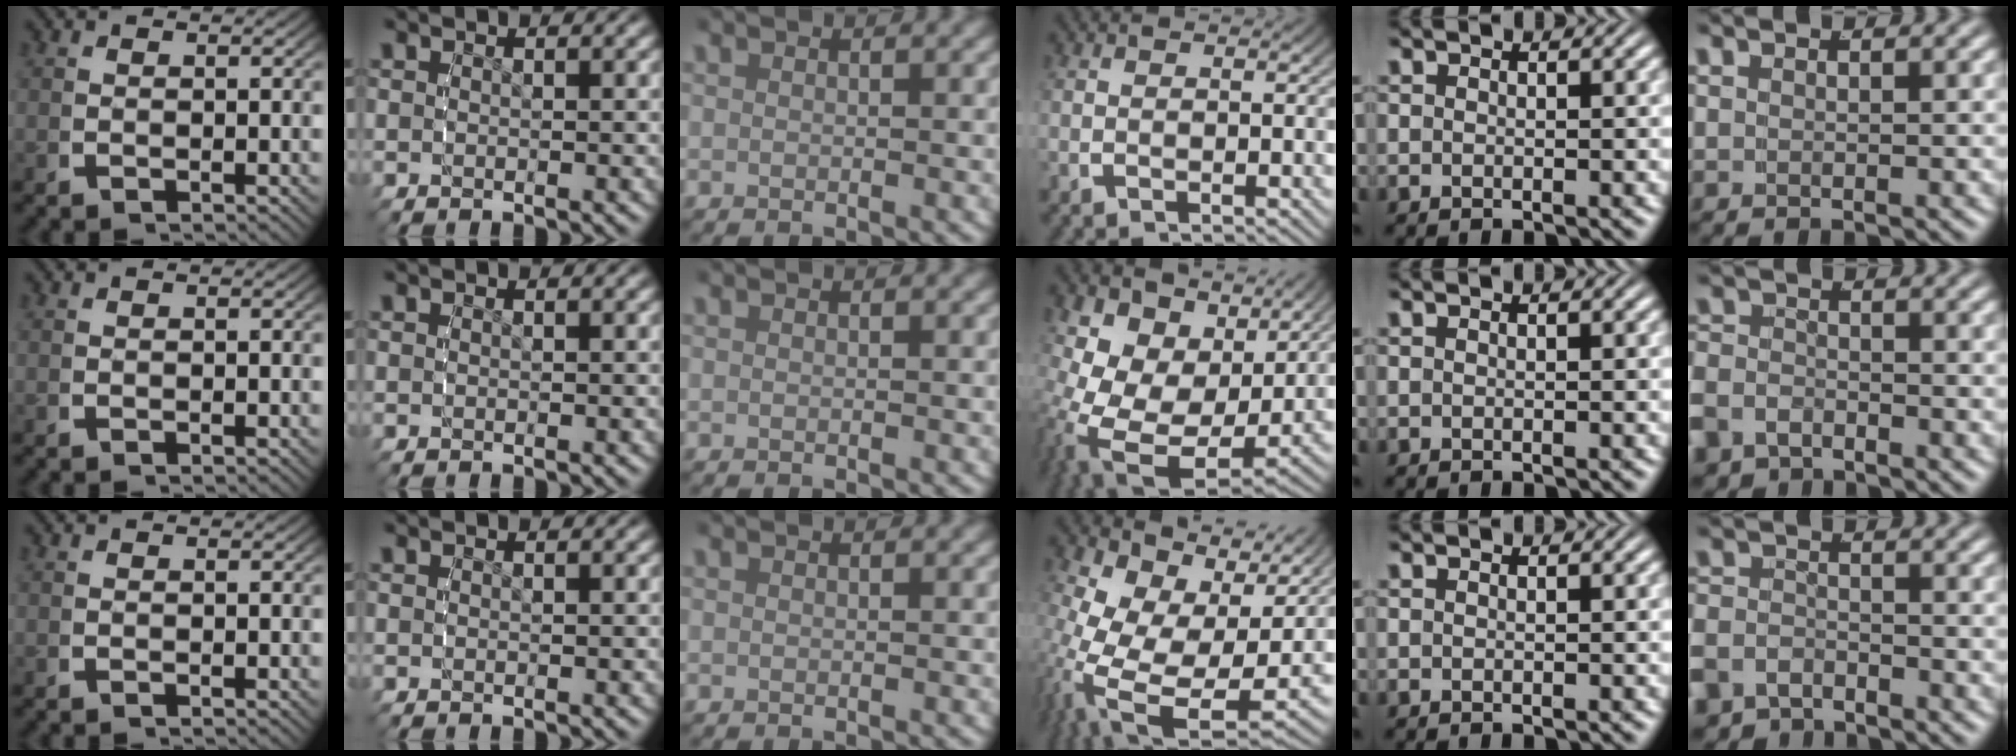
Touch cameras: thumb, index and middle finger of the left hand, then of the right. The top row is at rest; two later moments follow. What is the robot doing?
{"motion": "grasp_and_lifting", "object": "backpack"}